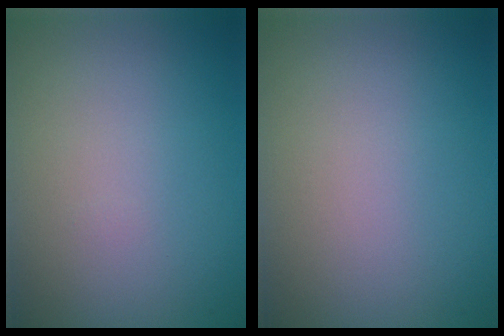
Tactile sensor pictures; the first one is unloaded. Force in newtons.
{"total": 0.0}